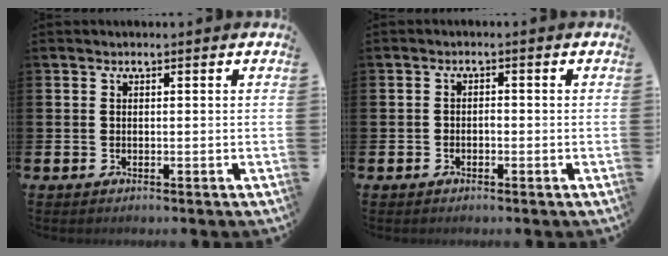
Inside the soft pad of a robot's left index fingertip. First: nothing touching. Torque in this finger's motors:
{"motor_torque": [0.02, -0.01, -0.02, 0.00]}